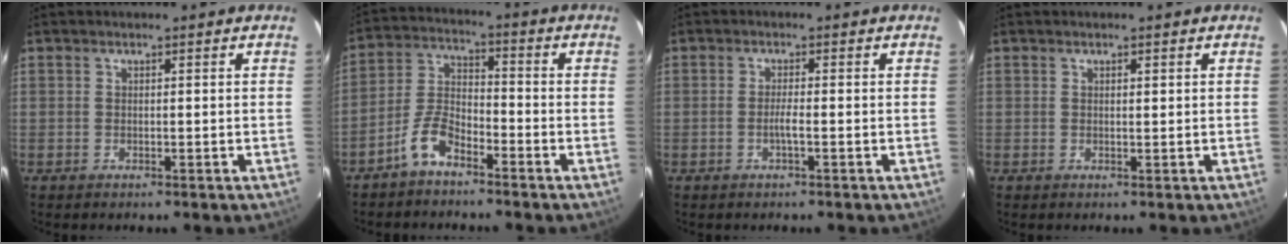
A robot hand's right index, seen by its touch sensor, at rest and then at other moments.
{"total": 6.3, "force": [-4.6, 2.4, 3.7], "torque": [-0.088, 0.007, -0.094]}
{"total": 1.8, "force": [-0.6, -0.1, 1.7], "torque": [-0.035, 0.000, -0.012]}
{"total": 0.6, "force": [0.3, 0.1, 0.5], "torque": [-0.010, -0.001, 0.005]}